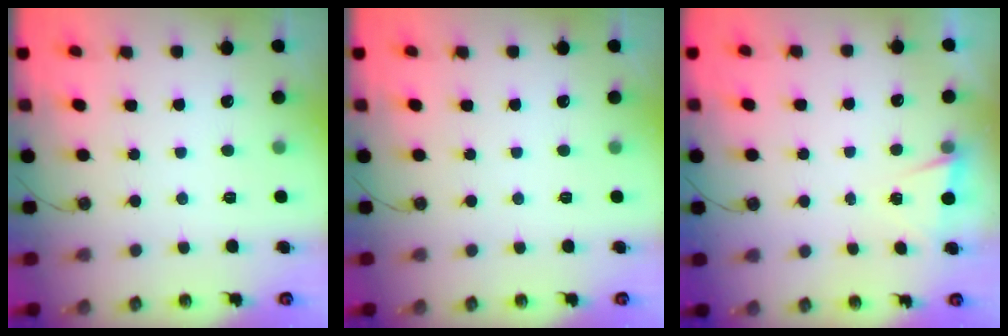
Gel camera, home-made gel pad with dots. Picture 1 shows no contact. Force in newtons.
{"total": 0.0}
{"total": 1.3, "press": 0.7, "slide": 1.1}